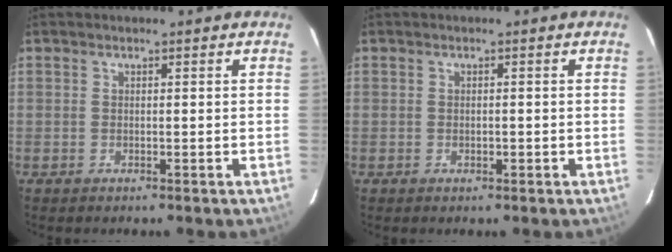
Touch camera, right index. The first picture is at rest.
{"total": 0.7, "force": [-0.2, 0.5, 0.5], "torque": [-0.011, 0.002, 0.001]}